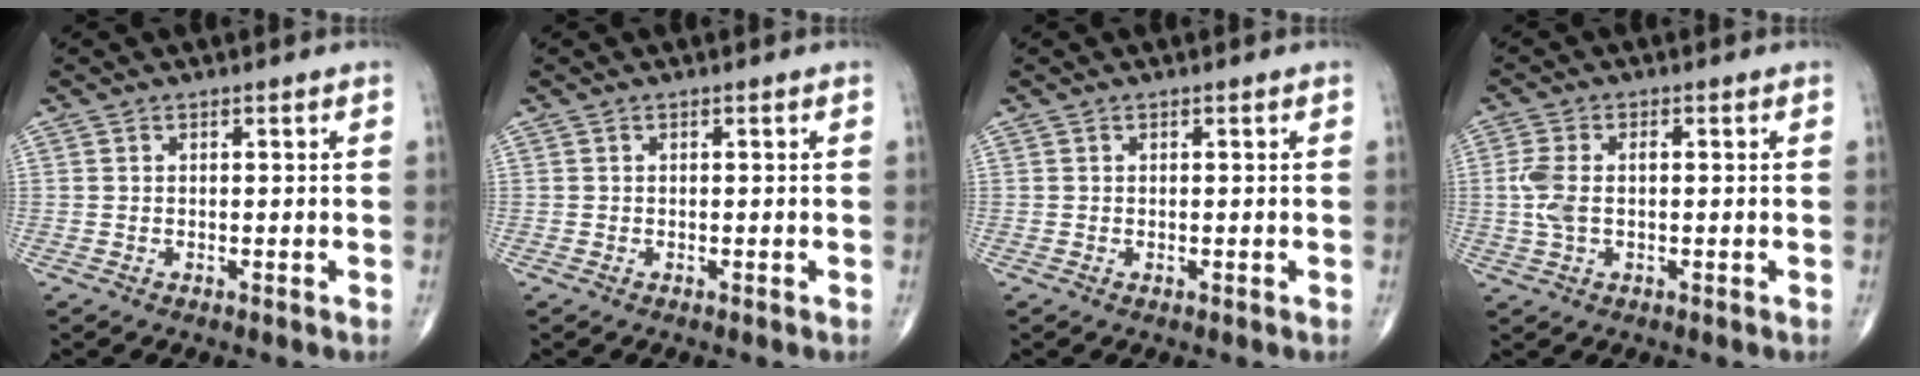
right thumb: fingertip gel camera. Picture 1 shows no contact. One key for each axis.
{"total": 0.0}
{"total": 0.0}
{"total": 5.3, "fx": 0.0, "fy": 2.8, "fz": 4.6, "tx": -0.121, "ty": 0.013, "tz": -0.002}